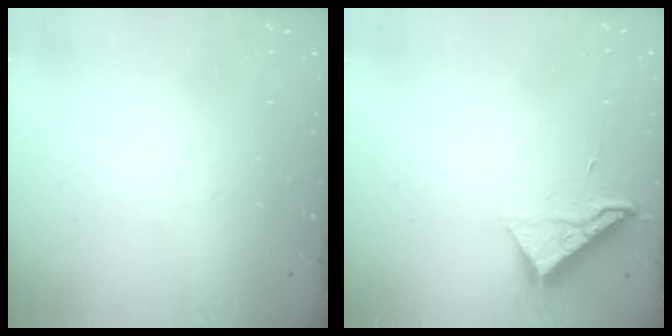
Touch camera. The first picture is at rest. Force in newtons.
{"total": 7.3, "press": 7.2, "slide": 0.5}